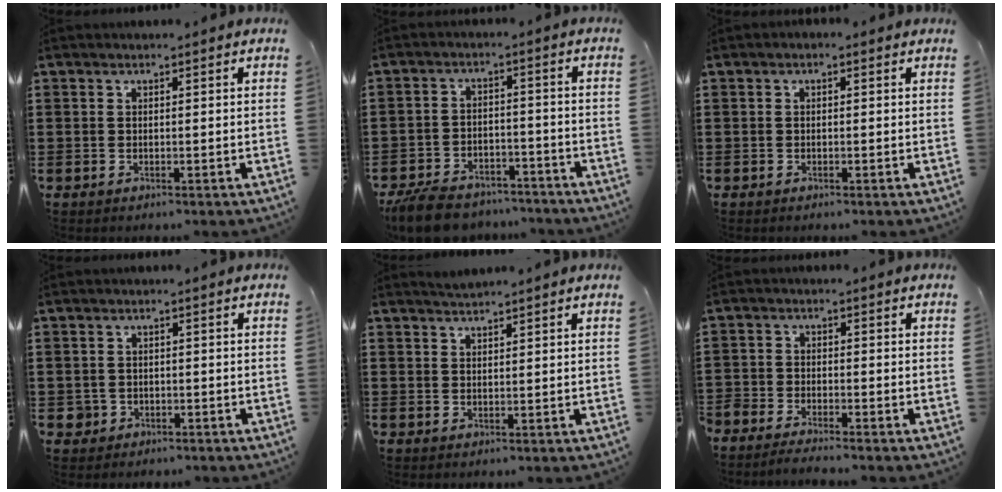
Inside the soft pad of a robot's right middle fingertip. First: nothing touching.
{"total": 6.7, "force": [-6.3, 1.6, 1.6], "torque": [-0.038, 0.015, -0.125]}
{"total": 0.0}
{"total": 1.6, "force": [-0.9, 1.3, 0.2], "torque": [-0.008, 0.001, -0.023]}
{"total": 1.2, "force": [1.2, -0.1, 0.2], "torque": [-0.006, 0.000, 0.023]}
{"total": 2.8, "force": [-2.8, 0.1, -0.1], "torque": [-0.004, 0.001, -0.061]}